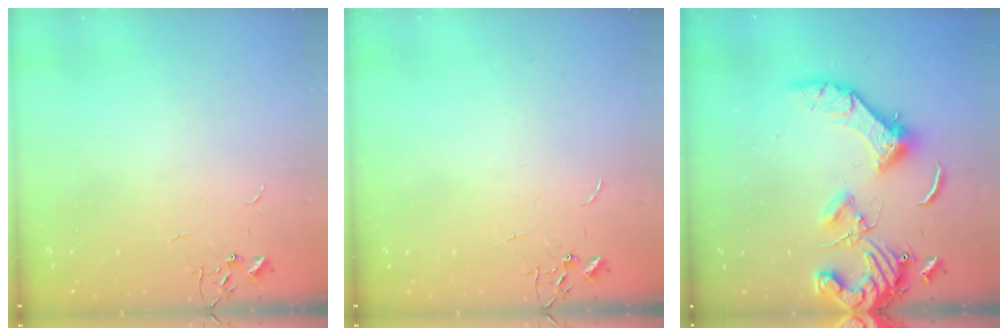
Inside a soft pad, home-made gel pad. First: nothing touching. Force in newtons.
{"total": 0.0}
{"total": 17.1, "press": 17.0, "slide": 2.2}